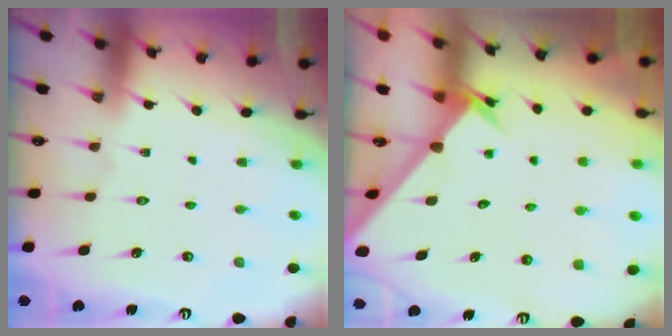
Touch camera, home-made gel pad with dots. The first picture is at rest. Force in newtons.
{"total": 3.3, "press": 3.3, "slide": 0.2}